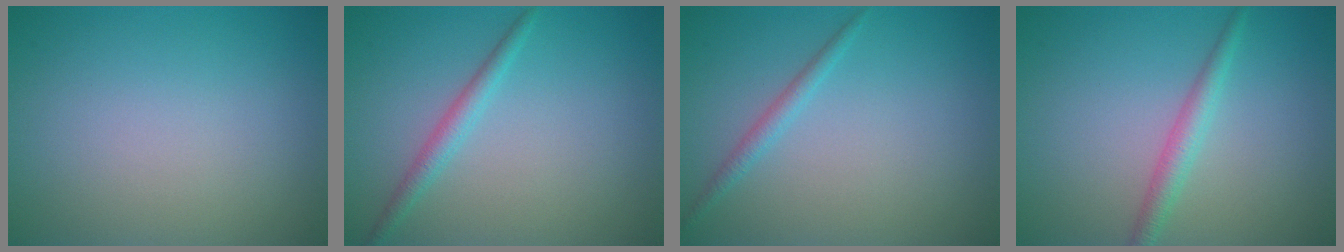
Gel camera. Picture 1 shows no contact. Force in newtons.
{"total": 1.8, "press": 1.8, "slide": 0.0}
{"total": 1.3, "press": 1.3, "slide": 0.0}
{"total": 2.1, "press": 2.1, "slide": 0.0}